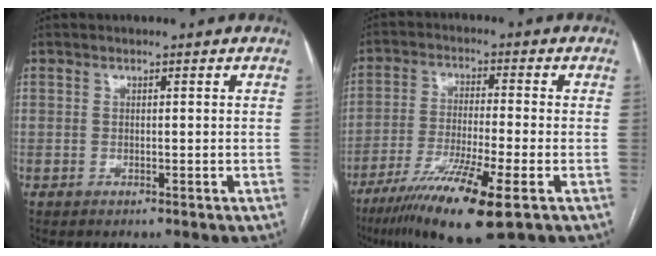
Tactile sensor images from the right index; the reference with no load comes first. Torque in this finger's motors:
{"motor_torque": [1.04, -0.32, 0.88, 0.21]}